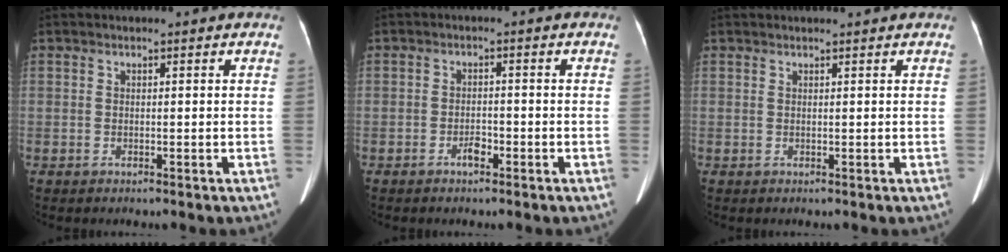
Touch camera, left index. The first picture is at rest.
{"total": 2.0, "force": [-1.9, 0.5, 0.7], "torque": [-0.010, -0.013, -0.027]}
{"total": 2.4, "force": [2.3, -0.1, 0.6], "torque": [-0.007, 0.018, 0.033]}